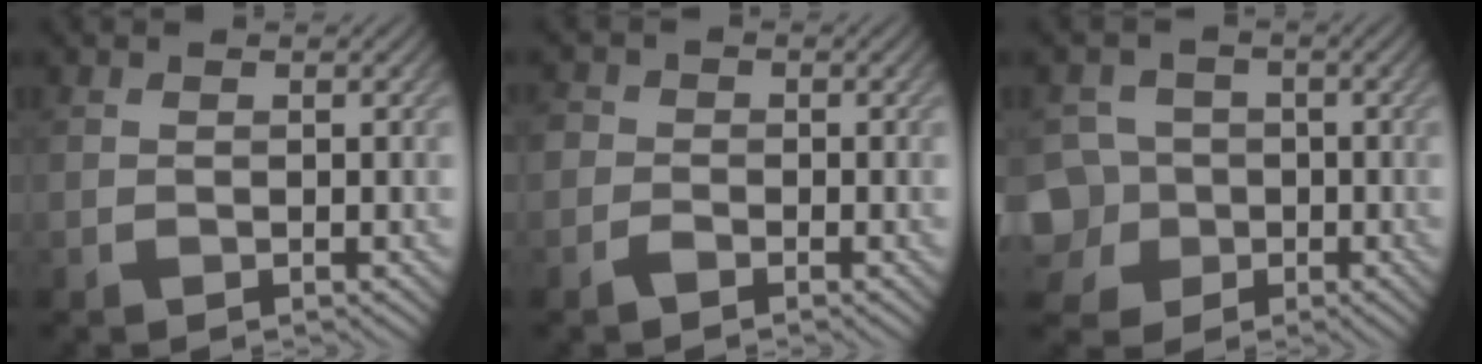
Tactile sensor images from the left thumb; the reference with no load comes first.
{"total": 1.3, "force": [-0.8, 1.0, 0.4], "torque": [0.000, 0.006, -0.029]}
{"total": 8.5, "force": [-2.4, 7.8, 2.4], "torque": [-0.083, -0.019, -0.071]}